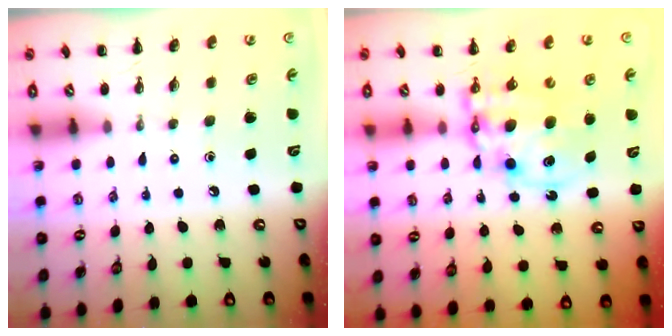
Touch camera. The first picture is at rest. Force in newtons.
{"total": 11.4, "press": 11.1, "slide": 2.8}